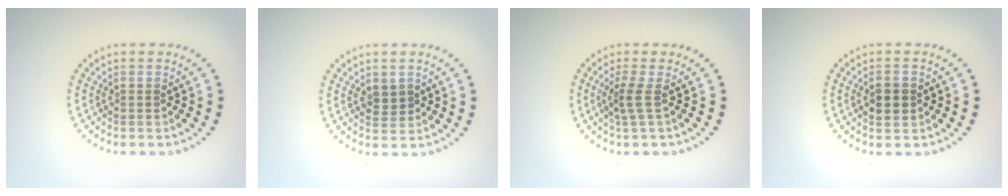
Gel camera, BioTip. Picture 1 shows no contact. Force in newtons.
{"total": 1.3, "press": 1.2, "slide": 0.6}
{"total": 2.0, "press": 1.4, "slide": 1.4}
{"total": 2.5, "press": 2.4, "slide": 0.3}